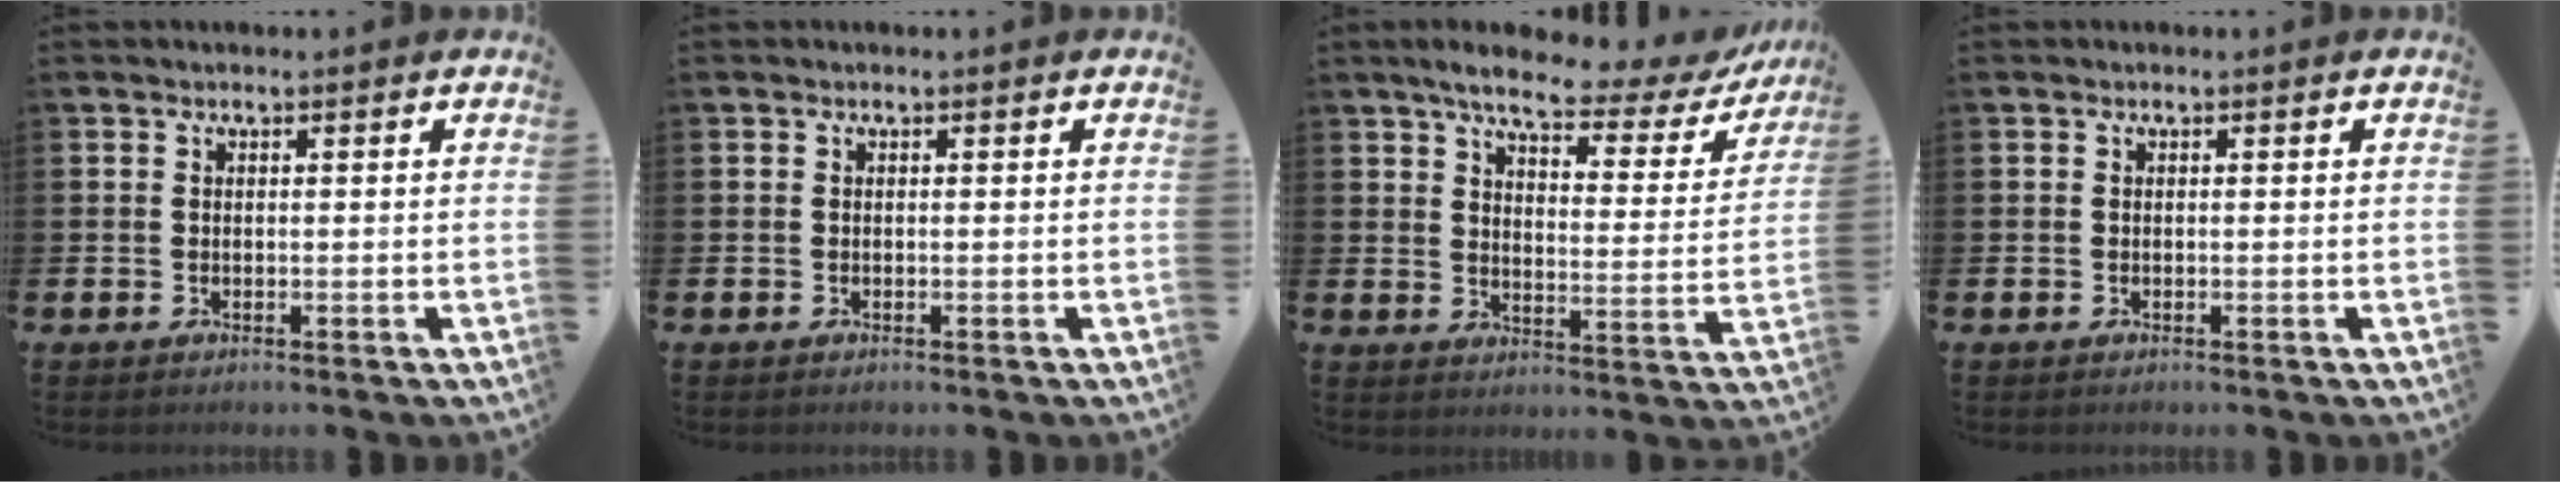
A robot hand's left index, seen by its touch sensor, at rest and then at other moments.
{"total": 0.0}
{"total": 6.7, "force": [5.5, 1.8, 3.3], "torque": [-0.075, -0.036, 0.086]}
{"total": 0.0}